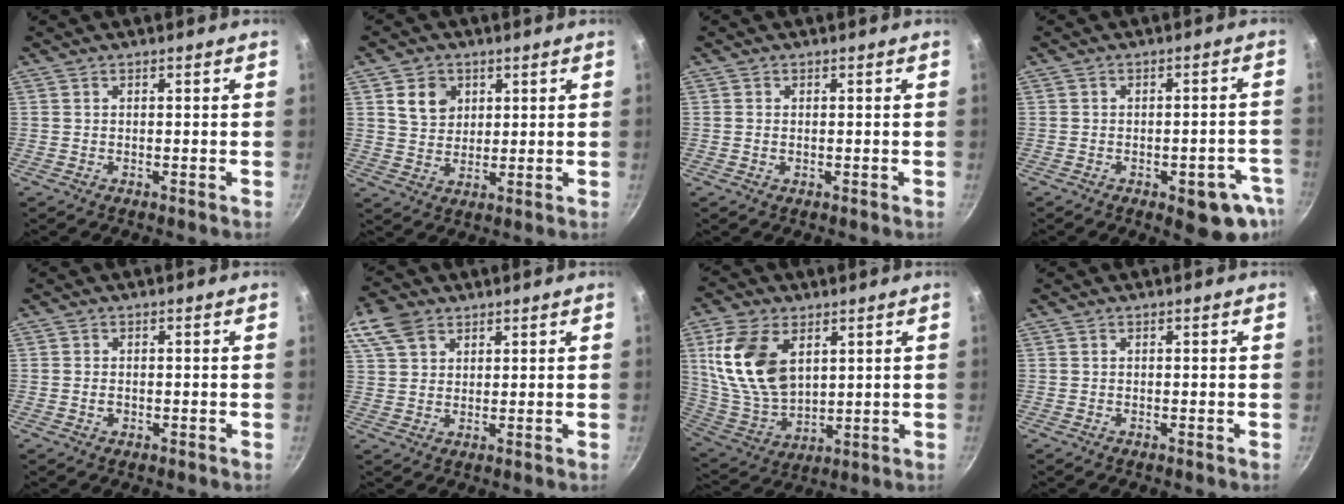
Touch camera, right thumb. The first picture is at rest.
{"total": 6.6, "force": [2.4, 5.3, 3.1], "torque": [-0.027, -0.007, 0.046]}
{"total": 0.8, "force": [-0.1, 0.6, 0.5], "torque": [-0.009, 0.001, -0.002]}
{"total": 10.1, "force": [-4.6, 4.4, 7.9], "torque": [-0.047, 0.022, -0.055]}
{"total": 1.4, "force": [-0.3, 1.1, 0.9], "torque": [-0.015, 0.002, -0.007]}
{"total": 7.9, "force": [4.4, 5.3, 3.9], "torque": [-0.066, -0.001, 0.081]}
{"total": 17.1, "force": [5.6, 10.5, 12.2], "torque": [-0.221, -0.025, 0.122]}
{"total": 0.0}